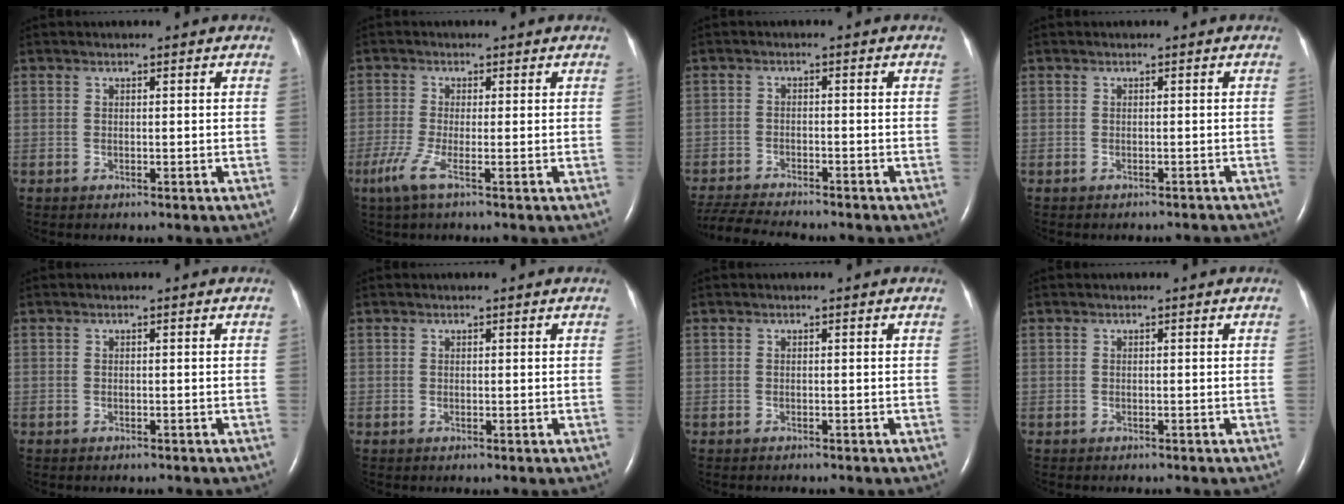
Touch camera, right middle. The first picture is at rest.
{"total": 3.6, "force": [-1.7, 0.0, 3.1], "torque": [-0.077, -0.014, -0.039]}
{"total": 9.0, "force": [-8.3, 0.8, 3.3], "torque": [-0.057, -0.018, -0.136]}
{"total": 3.0, "force": [-2.8, 0.7, 0.8], "torque": [-0.015, -0.006, -0.030]}
{"total": 1.4, "force": [-1.2, 0.4, 0.4], "torque": [-0.011, -0.002, -0.015]}
{"total": 0.0}
{"total": 1.3, "force": [-1.2, 0.3, 0.4], "torque": [-0.010, -0.004, -0.013]}
{"total": 0.7, "force": [-0.7, 0.2, 0.3], "torque": [-0.006, -0.002, -0.008]}